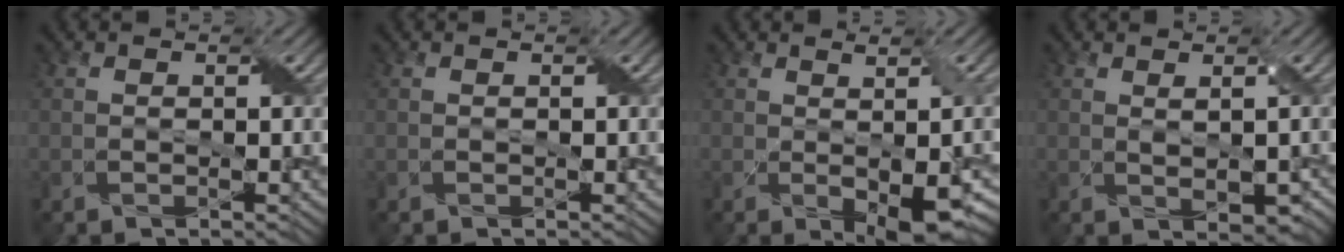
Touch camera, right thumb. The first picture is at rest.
{"total": 0.0}
{"total": 5.5, "force": [-0.7, 1.5, 5.3], "torque": [-0.079, -0.007, -0.001]}
{"total": 2.7, "force": [0.4, 1.4, 2.2], "torque": [-0.042, -0.007, 0.019]}